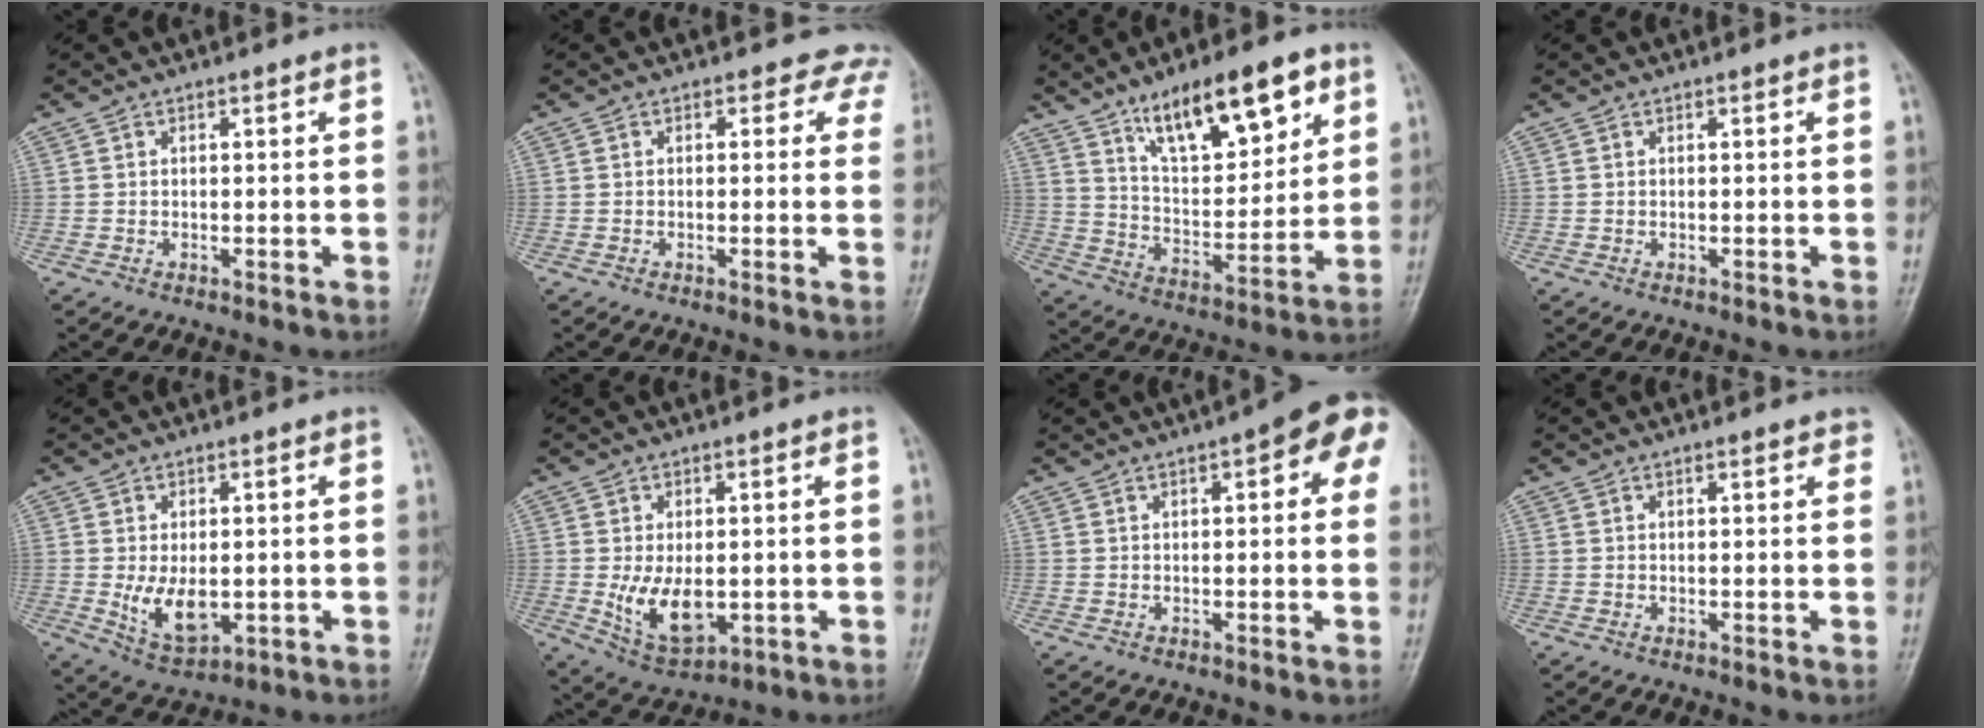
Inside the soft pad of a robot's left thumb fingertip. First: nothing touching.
{"total": 4.0, "force": [3.0, 2.6, 0.6], "torque": [0.031, -0.009, 0.005]}
{"total": 17.6, "force": [10.0, 6.6, 12.8], "torque": [-0.167, -0.040, 0.171]}
{"total": 0.0}
{"total": 7.2, "force": [-0.7, 4.3, 5.7], "torque": [-0.085, -0.017, 0.002]}
{"total": 8.6, "force": [-1.0, 5.1, 6.9], "torque": [-0.107, -0.017, -0.001]}
{"total": 10.5, "force": [4.1, 3.4, 9.1], "torque": [-0.087, 0.007, 0.038]}
{"total": 2.1, "force": [1.6, 0.8, 1.2], "torque": [-0.001, 0.000, 0.014]}